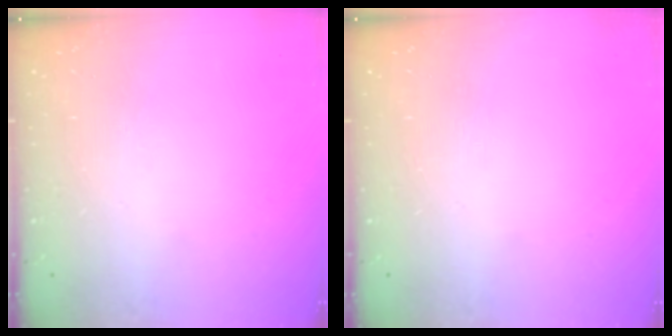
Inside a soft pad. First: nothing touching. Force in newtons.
{"total": 0.0}